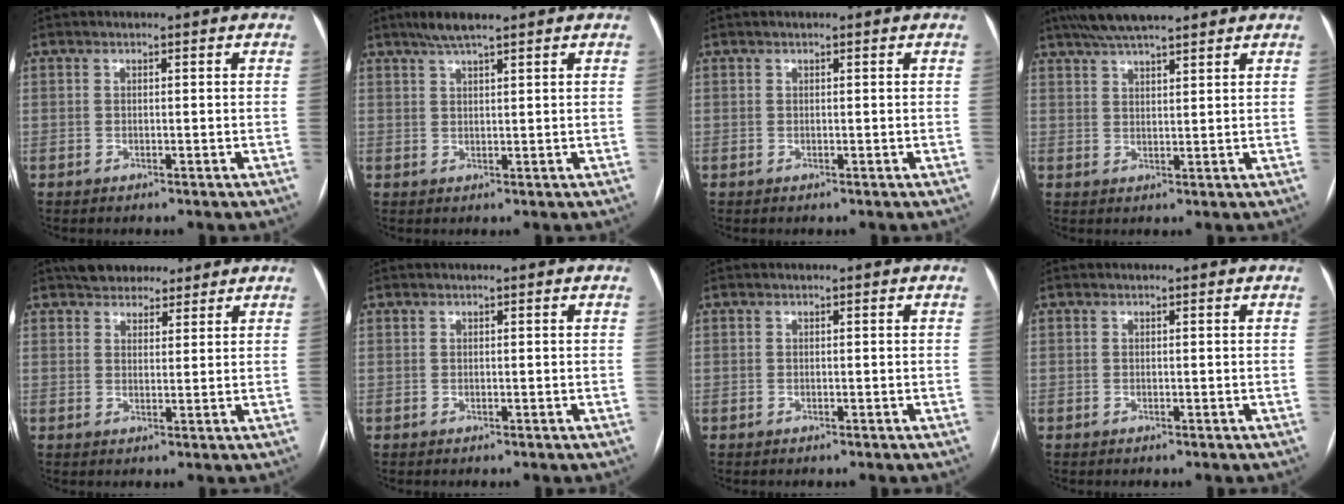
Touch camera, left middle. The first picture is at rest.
{"total": 4.1, "force": [3.1, 0.3, 2.7], "torque": [-0.053, 0.012, 0.059]}
{"total": 0.5, "force": [0.4, 0.1, 0.3], "torque": [-0.006, 0.012, 0.007]}
{"total": 9.5, "force": [7.8, 1.5, 5.2], "torque": [-0.081, 0.032, 0.127]}
{"total": 7.0, "force": [5.7, 3.3, 2.3], "torque": [-0.024, 0.019, 0.090]}
{"total": 0.0}
{"total": 0.0}
{"total": 0.0}